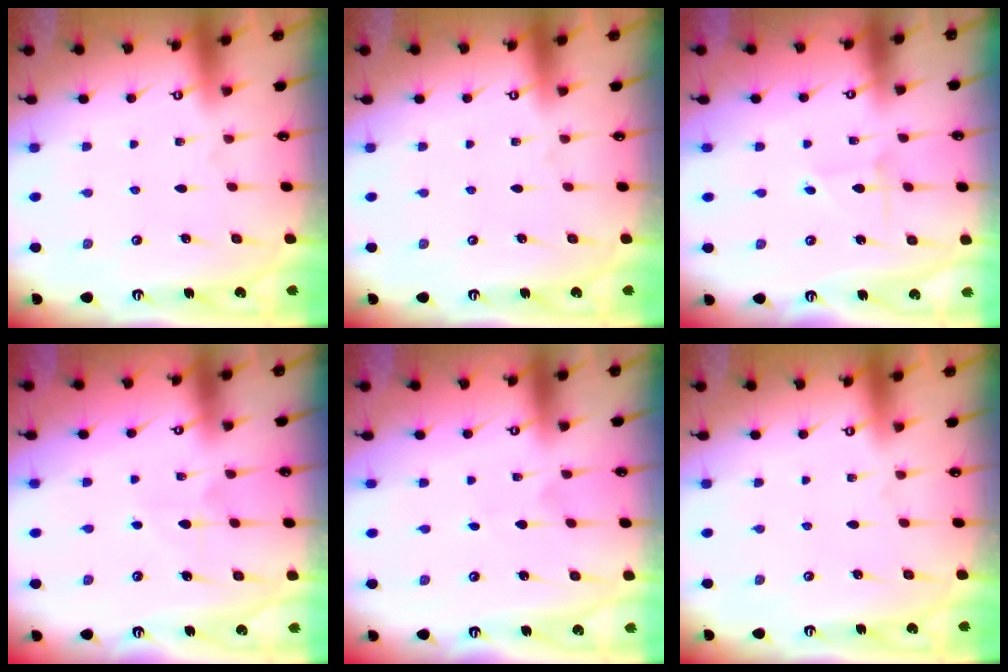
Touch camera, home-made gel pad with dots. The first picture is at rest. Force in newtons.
{"total": 0.0}
{"total": 1.3, "press": 1.3, "slide": 0.1}
{"total": 4.6, "press": 4.5, "slide": 0.8}
{"total": 0.0}
{"total": 0.0}